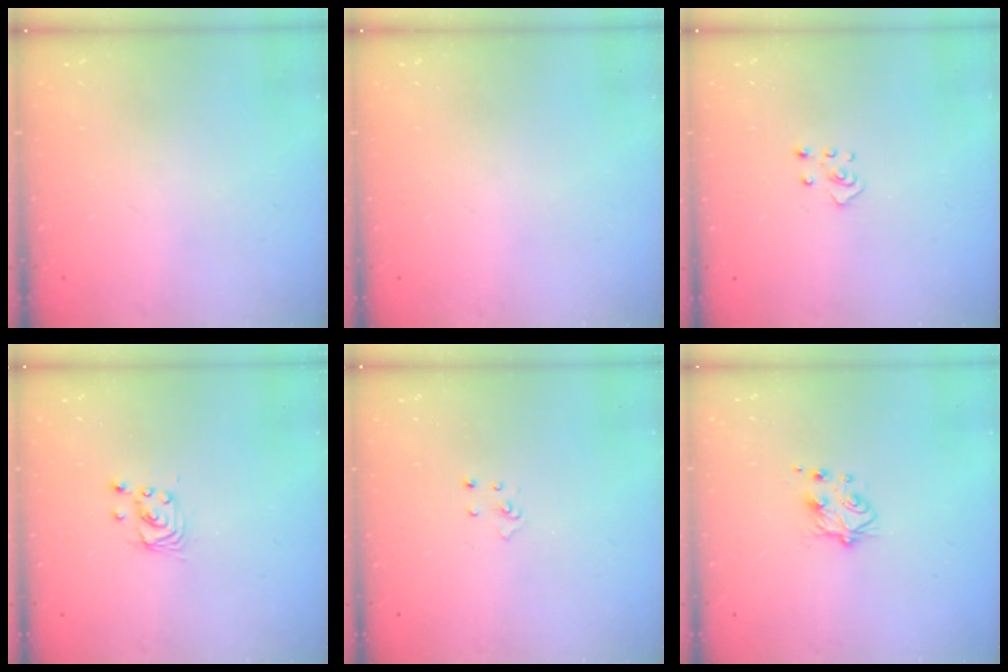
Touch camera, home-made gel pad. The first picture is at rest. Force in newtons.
{"total": 0.0}
{"total": 2.6, "press": 2.6, "slide": 0.3}
{"total": 2.7, "press": 2.7, "slide": 0.2}
{"total": 2.8, "press": 2.8, "slide": 0.2}
{"total": 4.9, "press": 4.8, "slide": 0.7}